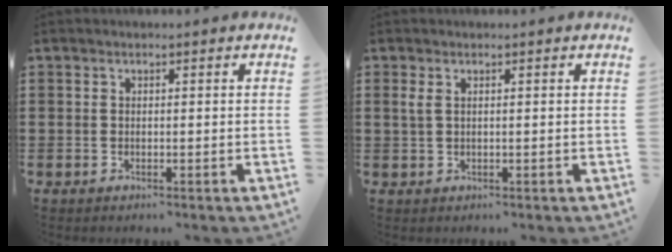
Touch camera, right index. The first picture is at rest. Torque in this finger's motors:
{"motor_torque": [0.11, 0.01, 0.05, 0.01]}